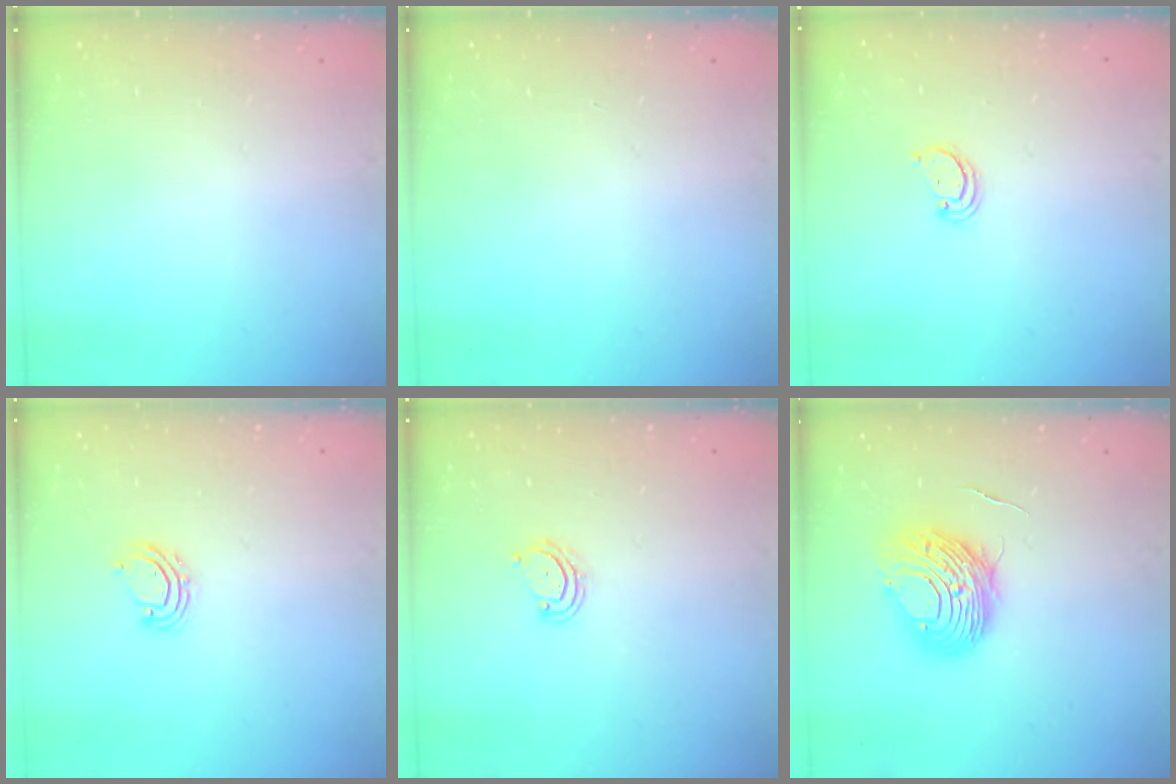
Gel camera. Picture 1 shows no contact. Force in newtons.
{"total": 0.0}
{"total": 2.2, "press": 2.2, "slide": 0.1}
{"total": 5.6, "press": 5.6, "slide": 0.4}
{"total": 4.4, "press": 4.3, "slide": 0.3}
{"total": 9.5, "press": 9.5, "slide": 1.0}